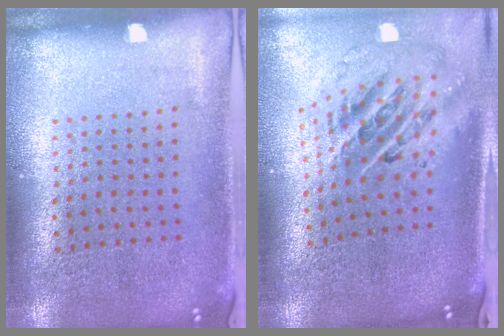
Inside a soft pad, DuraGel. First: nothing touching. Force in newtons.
{"total": 2.6, "press": 1.8, "slide": 2.0}